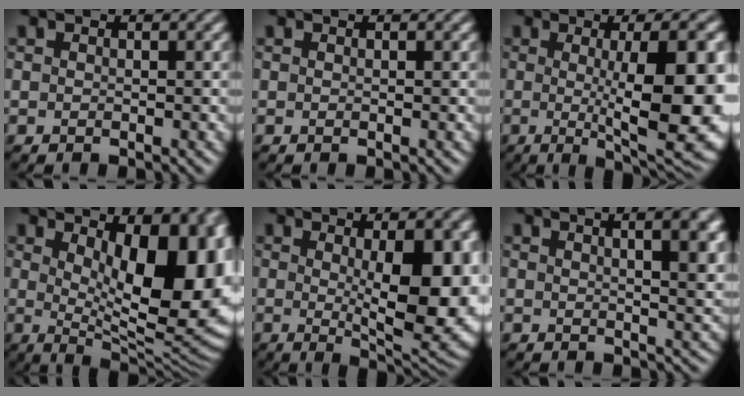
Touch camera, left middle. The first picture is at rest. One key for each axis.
{"total": 0.0}
{"total": 13.0, "fx": -0.2, "fy": 3.4, "fz": 12.5, "tx": -0.151, "ty": -0.006, "tz": -0.002}
{"total": 14.0, "fx": 2.1, "fy": 5.3, "fz": 12.8, "tx": -0.137, "ty": 0.003, "tz": 0.030}
{"total": 11.9, "fx": 0.3, "fy": 3.6, "fz": 11.4, "tx": -0.133, "ty": -0.008, "tz": 0.011}
{"total": 9.2, "fx": 3.7, "fy": 3.9, "fz": 7.5, "tx": -0.039, "ty": 0.044, "tz": 0.026}